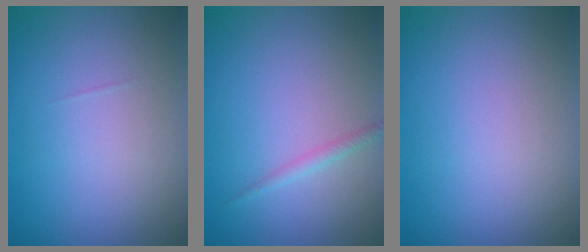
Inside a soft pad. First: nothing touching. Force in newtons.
{"total": 1.0, "press": 1.0, "slide": 0.1}
{"total": 0.0}